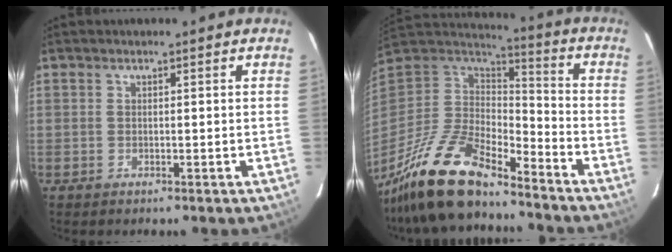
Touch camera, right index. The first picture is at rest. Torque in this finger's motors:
{"motor_torque": [0.87, -1.27, 0.89, 0.21]}